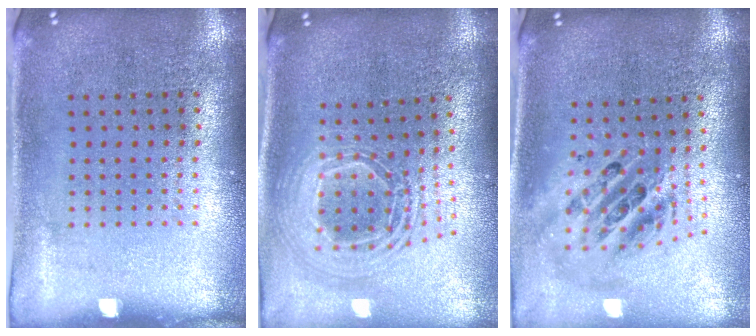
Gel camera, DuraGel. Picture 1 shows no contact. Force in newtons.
{"total": 2.3, "press": 1.7, "slide": 1.6}
{"total": 2.2, "press": 1.7, "slide": 1.4}